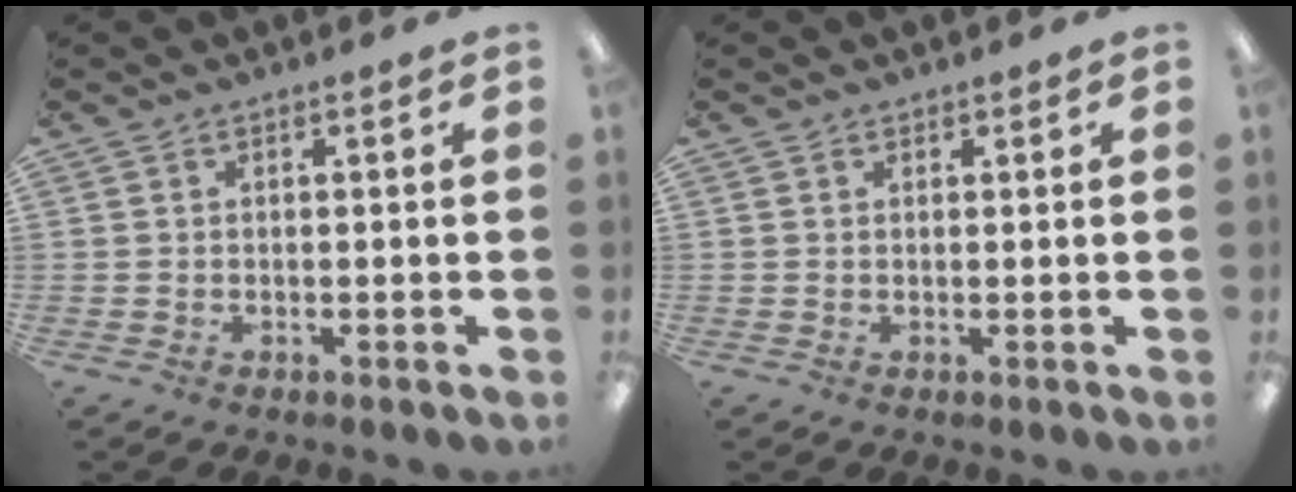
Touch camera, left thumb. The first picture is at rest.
{"total": 0.9, "force": [0.8, 0.5, -0.1], "torque": [0.009, -0.003, 0.013]}